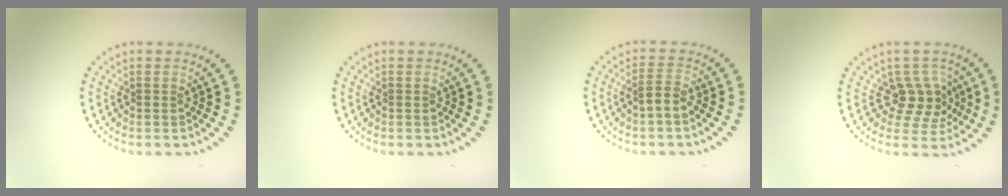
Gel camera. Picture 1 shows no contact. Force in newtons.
{"total": 0.0}
{"total": 1.9, "press": 1.7, "slide": 0.9}
{"total": 3.2, "press": 2.7, "slide": 1.7}